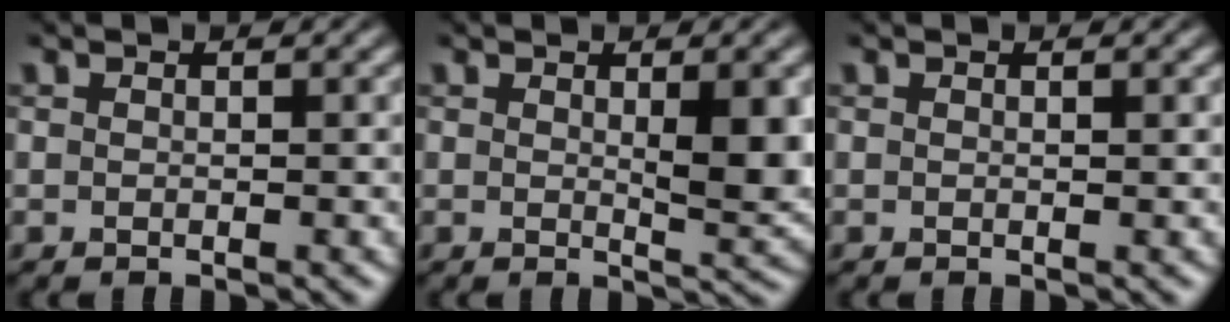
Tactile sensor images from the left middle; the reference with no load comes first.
{"total": 3.9, "force": [0.6, 1.0, 3.7], "torque": [-0.054, -0.005, 0.012]}
{"total": 0.0}